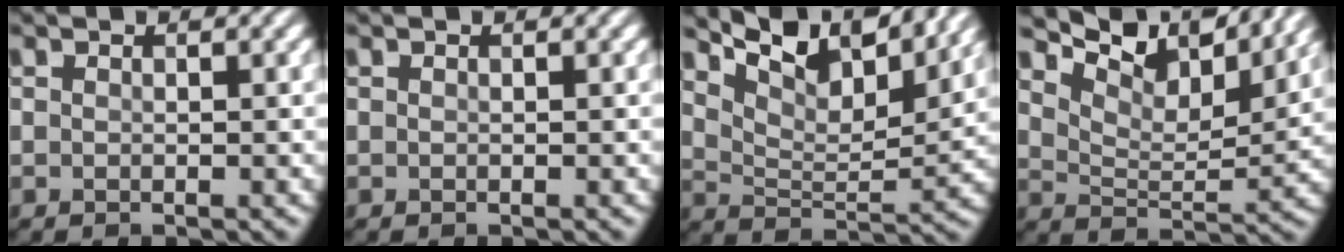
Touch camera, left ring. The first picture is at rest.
{"total": 0.0}
{"total": 9.1, "force": [7.2, 2.6, 4.9], "torque": [-0.095, 0.006, 0.116]}
{"total": 9.4, "force": [7.9, 2.4, 4.4], "torque": [-0.088, 0.004, 0.120]}